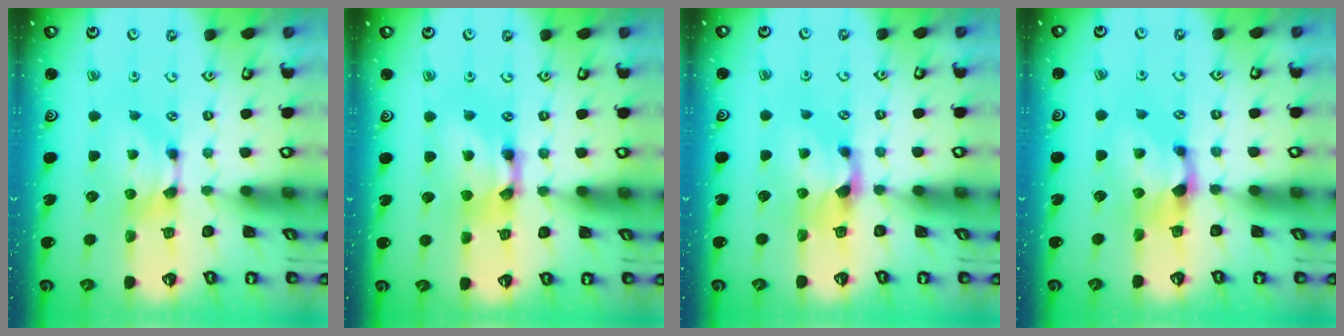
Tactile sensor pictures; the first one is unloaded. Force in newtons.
{"total": 4.2, "press": 4.2, "slide": 0.3}
{"total": 0.7, "press": 0.4, "slide": 0.6}
{"total": 1.4, "press": 0.8, "slide": 1.2}